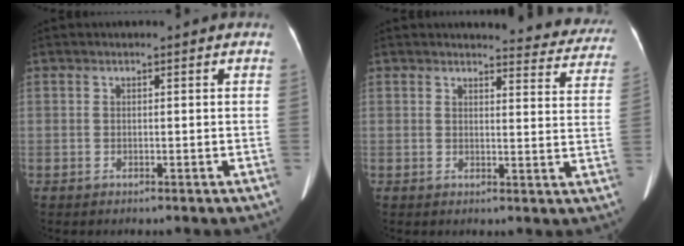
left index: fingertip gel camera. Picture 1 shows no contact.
{"total": 10.5, "force": [10.3, 1.7, 1.2], "torque": [0.018, -0.052, 0.085]}